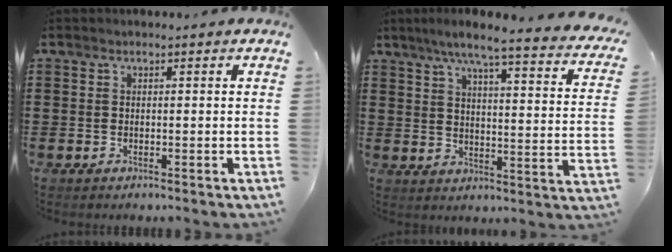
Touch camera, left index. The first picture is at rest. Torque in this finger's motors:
{"motor_torque": [0.15, -1.37, 0.75, 0.19]}